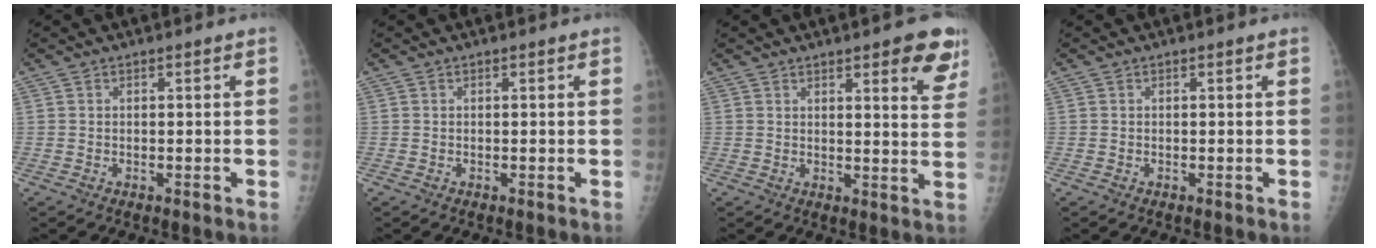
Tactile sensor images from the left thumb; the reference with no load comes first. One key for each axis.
{"total": 0.0}
{"total": 9.3, "fx": 5.4, "fy": 2.6, "fz": 7.1, "tx": -0.055, "ty": -0.024, "tz": 0.060}
{"total": 0.0}